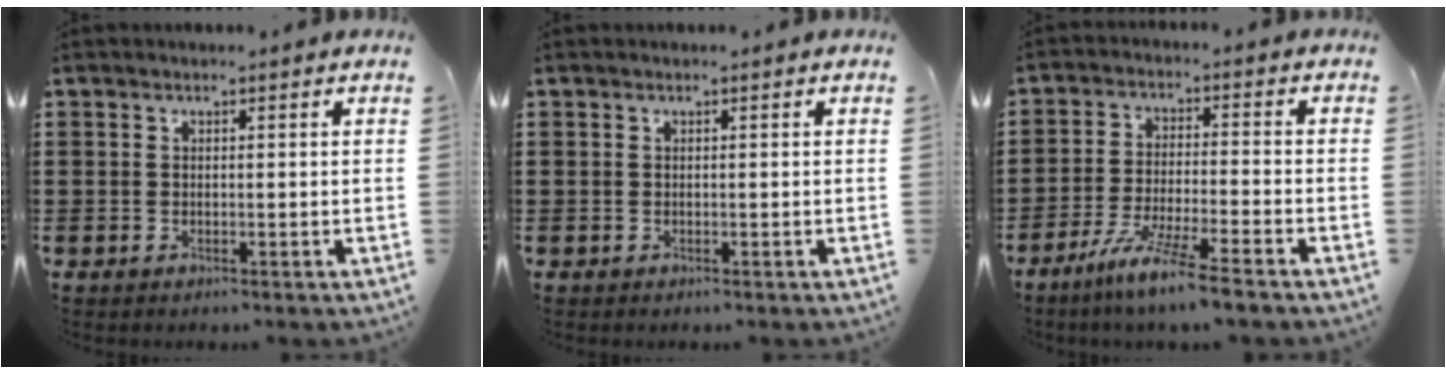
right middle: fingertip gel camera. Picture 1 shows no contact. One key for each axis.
{"total": 0.0}
{"total": 7.5, "fx": -6.2, "fy": -0.6, "fz": 4.2, "tx": -0.084, "ty": -0.016, "tz": -0.116}